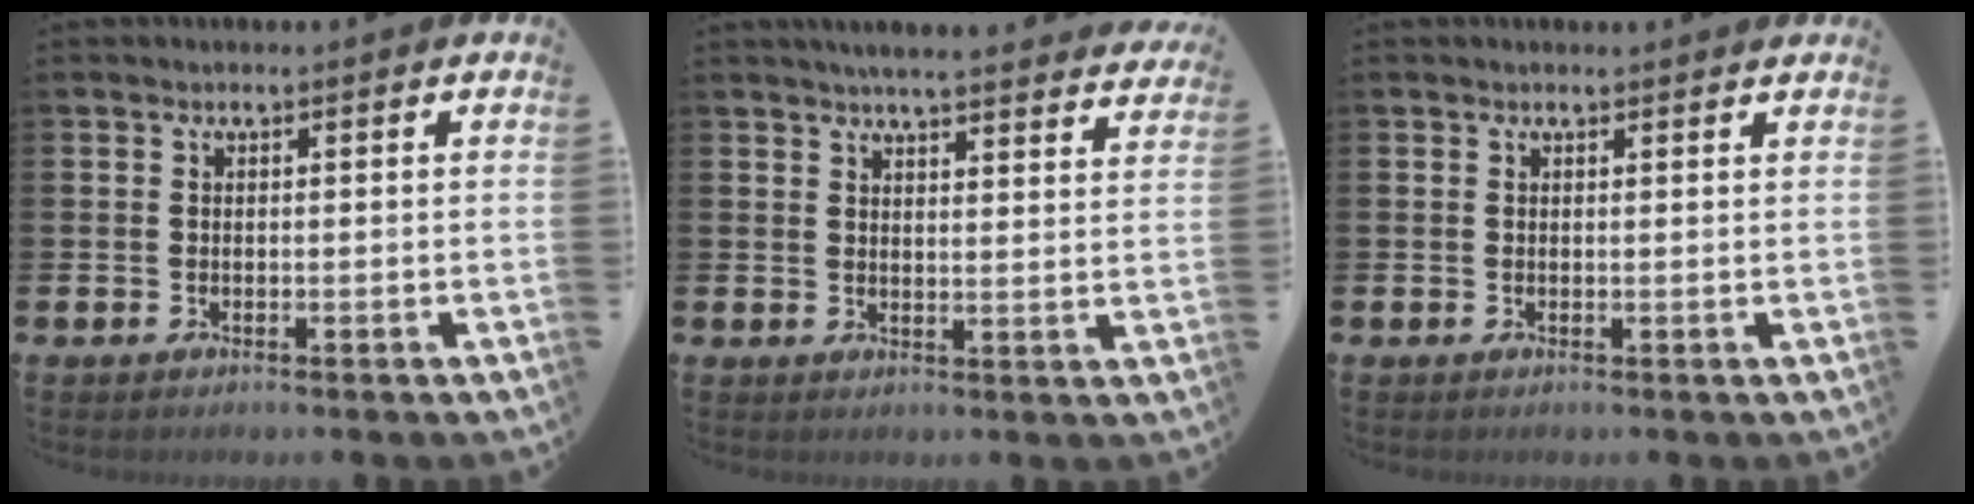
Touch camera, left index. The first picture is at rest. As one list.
[{"total": 4.9, "force": [4.8, -0.1, 1.0], "torque": [-0.020, -0.029, 0.083]}, {"total": 0.7, "force": [0.7, 0.0, 0.2], "torque": [0.007, -0.003, 0.011]}]